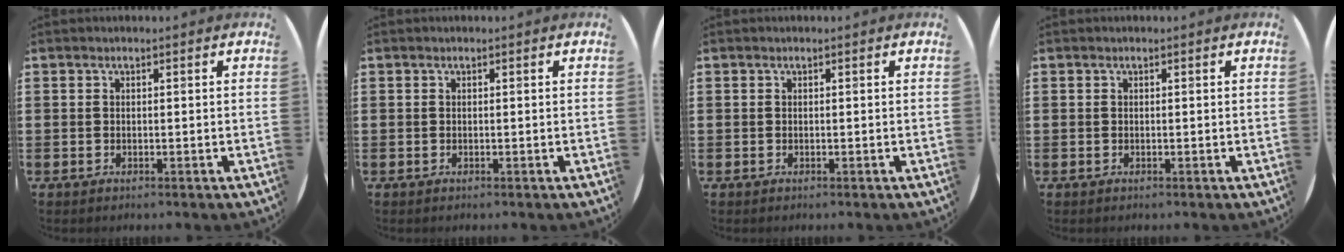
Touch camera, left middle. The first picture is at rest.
{"total": 0.0}
{"total": 0.0}
{"total": 0.0}